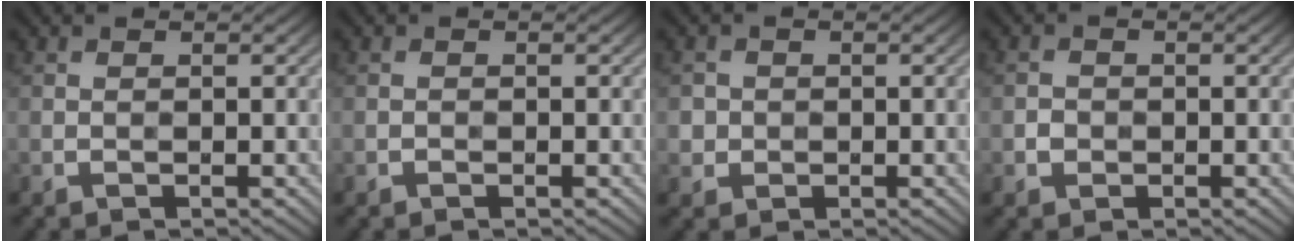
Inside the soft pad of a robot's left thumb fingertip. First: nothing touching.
{"total": 0.0}
{"total": 2.0, "force": [-0.1, 1.9, 0.3], "torque": [-0.005, -0.006, -0.001]}
{"total": 1.3, "force": [-0.4, 1.2, 0.4], "torque": [-0.003, -0.003, -0.011]}